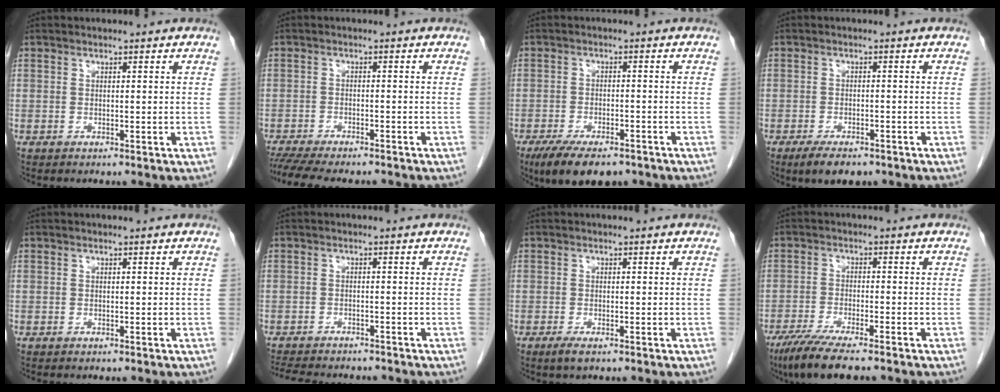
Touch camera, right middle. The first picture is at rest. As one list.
[{"total": 12.1, "force": [-10.6, 2.3, 5.4], "torque": [-0.090, -0.014, -0.150]}, {"total": 9.7, "force": [-7.2, 3.5, 5.5], "torque": [-0.088, -0.011, -0.112]}, {"total": 5.1, "force": [-3.7, 1.9, 3.0], "torque": [-0.052, -0.007, -0.056]}, {"total": 0.0}, {"total": 9.8, "force": [-8.8, 2.4, 3.6], "torque": [-0.067, -0.009, -0.122]}, {"total": 1.6, "force": [-1.0, 0.4, 1.3], "torque": [-0.028, -0.004, -0.016]}, {"total": 8.7, "force": [-6.8, 0.8, 5.4], "torque": [-0.089, -0.021, -0.111]}]